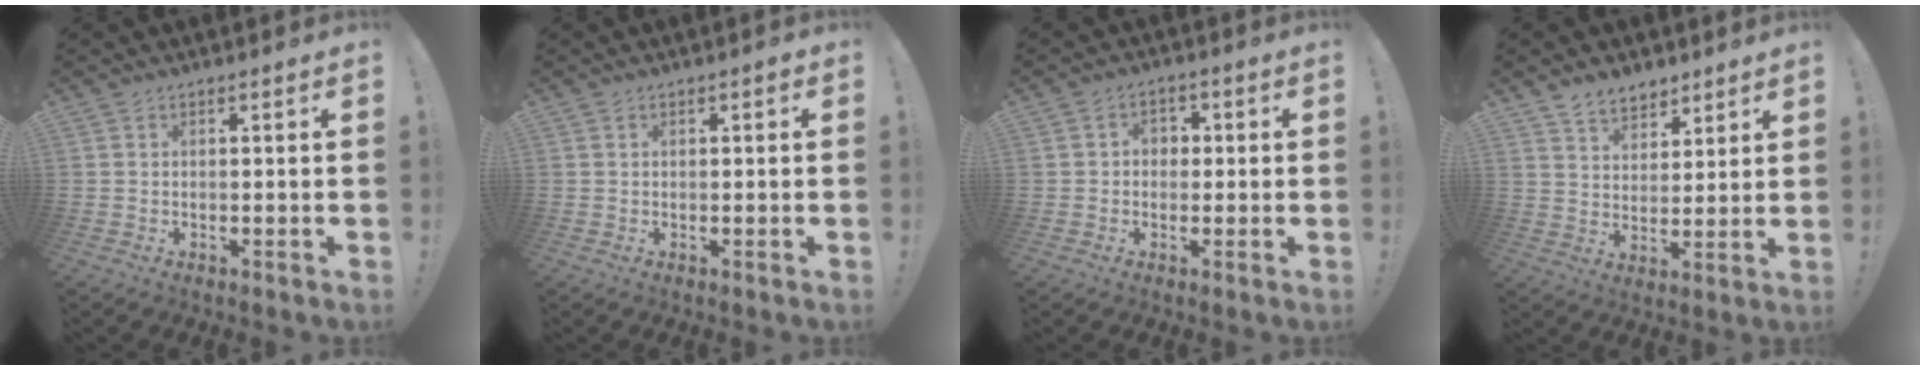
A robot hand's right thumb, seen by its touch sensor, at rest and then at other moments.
{"total": 0.0}
{"total": 3.2, "force": [-0.3, 2.8, 1.5], "torque": [-0.023, 0.004, -0.007]}
{"total": 7.4, "force": [5.8, 4.4, 1.4], "torque": [-0.022, -0.042, 0.112]}